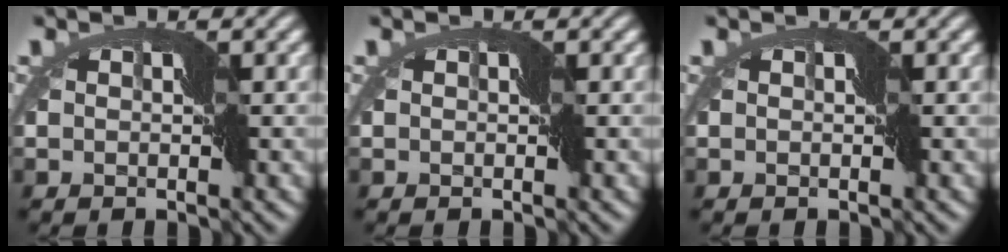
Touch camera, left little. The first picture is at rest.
{"total": 0.0}
{"total": 0.0}